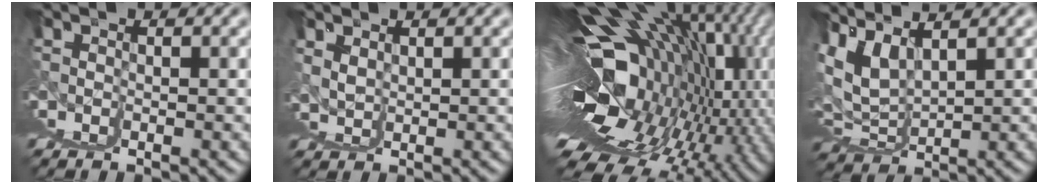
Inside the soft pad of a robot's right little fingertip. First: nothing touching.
{"total": 3.6, "force": [2.6, 2.2, 1.2], "torque": [-0.025, -0.010, 0.055]}
{"total": 25.0, "force": [6.0, 10.2, 22.0], "torque": [-0.246, 0.046, 0.093]}
{"total": 5.3, "force": [4.6, -2.1, 1.6], "torque": [-0.044, 0.002, 0.101]}